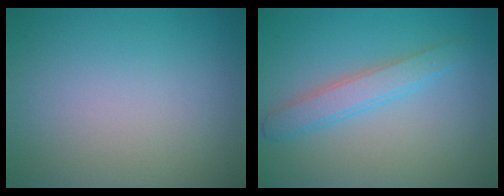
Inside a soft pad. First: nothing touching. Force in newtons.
{"total": 2.8, "press": 2.8, "slide": 0.2}